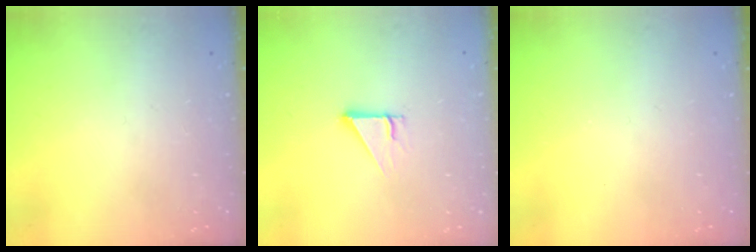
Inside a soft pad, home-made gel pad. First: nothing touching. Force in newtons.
{"total": 2.5, "press": 2.5, "slide": 0.2}
{"total": 0.0}